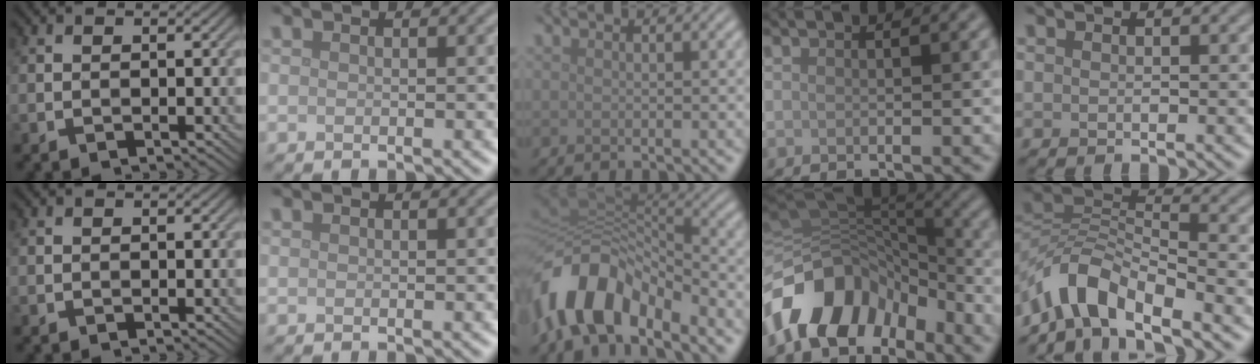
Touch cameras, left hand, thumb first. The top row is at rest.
{"middle": {"total": 11.0, "force": [-5.9, 5.7, 7.3], "torque": [-0.139, 0.005, -0.111]}, "ring": {"total": 11.6, "force": [-6.1, 7.7, 6.2], "torque": [-0.120, 0.014, -0.115]}, "little": {"total": 7.0, "force": [-5.2, 2.5, 4.0], "torque": [-0.061, 0.004, -0.110]}}